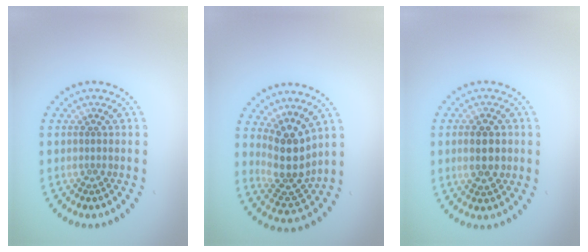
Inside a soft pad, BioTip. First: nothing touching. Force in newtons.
{"total": 4.3, "press": 3.4, "slide": 2.7}
{"total": 3.8, "press": 3.8, "slide": 0.1}